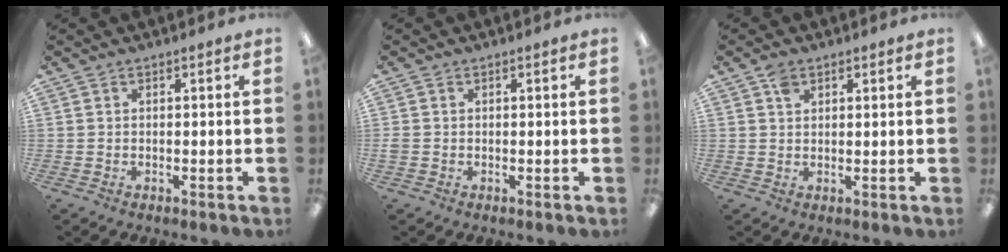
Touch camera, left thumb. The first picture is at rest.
{"total": 0.9, "force": [-0.2, 0.7, 0.5], "torque": [-0.009, 0.004, -0.005]}
{"total": 2.5, "force": [1.5, 1.5, 1.2], "torque": [-0.020, -0.002, 0.027]}